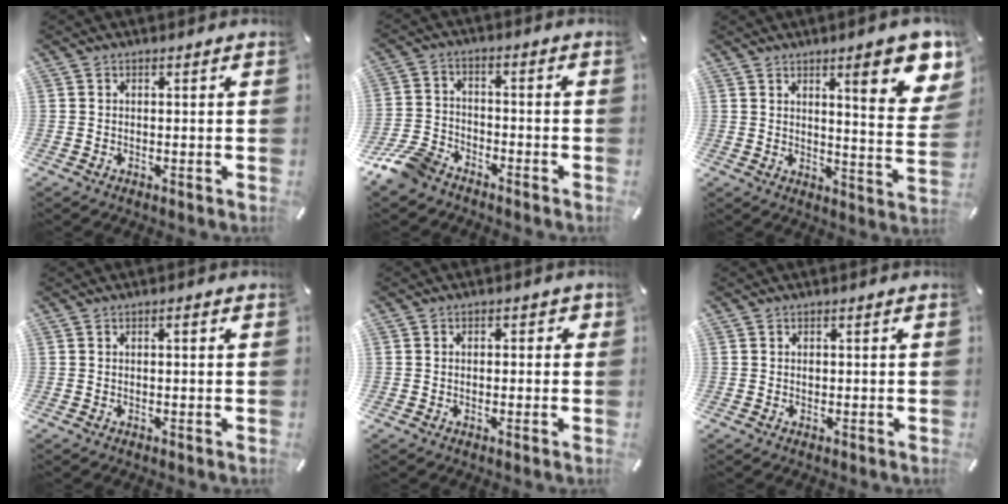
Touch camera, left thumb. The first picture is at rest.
{"total": 9.1, "force": [-7.2, 4.4, 3.4], "torque": [-0.072, 0.034, -0.138]}
{"total": 14.4, "force": [7.4, 3.6, 11.8], "torque": [-0.150, -0.043, 0.110]}
{"total": 1.2, "force": [0.1, 0.3, 1.1], "torque": [-0.021, 0.002, 0.001]}
{"total": 1.9, "force": [-0.8, 1.5, 1.0], "torque": [-0.009, 0.005, -0.018]}
{"total": 0.7, "force": [0.1, 0.6, 0.4], "torque": [-0.001, -0.003, -0.001]}